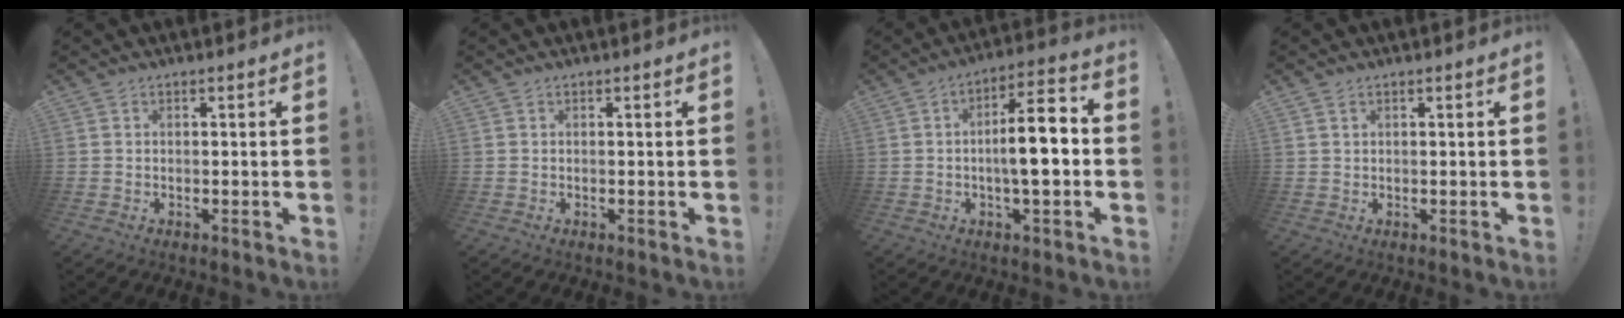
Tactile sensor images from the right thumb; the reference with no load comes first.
{"total": 0.0}
{"total": 12.0, "force": [-1.3, 3.3, 11.4], "torque": [-0.181, 0.008, -0.030]}
{"total": 1.2, "force": [0.8, 0.5, 0.8], "torque": [-0.013, -0.001, 0.015]}